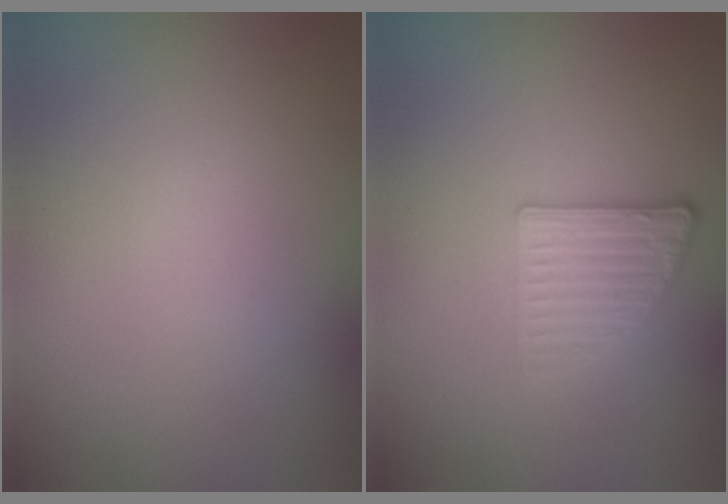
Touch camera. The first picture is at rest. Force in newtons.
{"total": 2.6, "press": 2.4, "slide": 1.2}